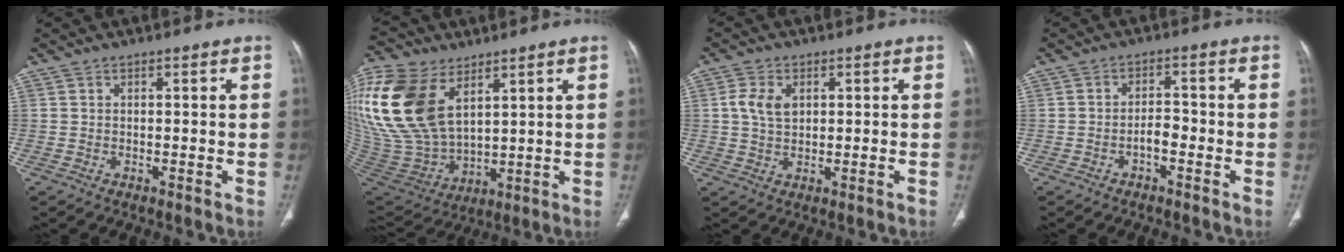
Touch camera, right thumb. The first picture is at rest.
{"total": 24.5, "force": [10.1, 15.0, 16.5], "torque": [-0.383, -0.019, 0.212]}
{"total": 5.0, "force": [1.0, 3.2, 3.7], "torque": [-0.074, 0.001, 0.019]}
{"total": 2.8, "force": [-1.4, 1.3, 2.0], "torque": [-0.028, 0.021, -0.026]}